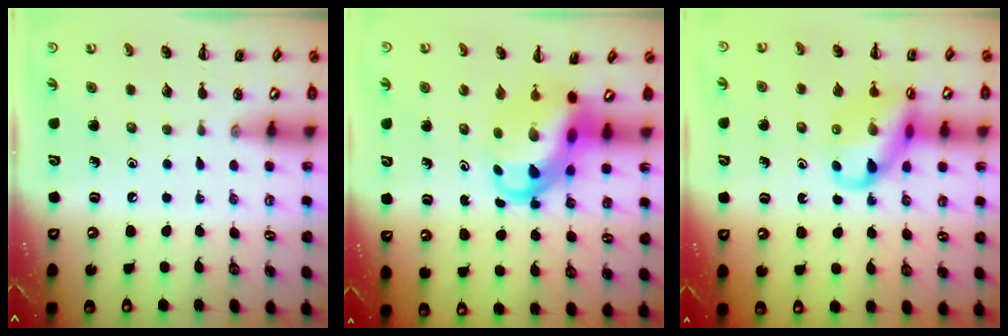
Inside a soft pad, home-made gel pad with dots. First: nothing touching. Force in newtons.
{"total": 7.7, "press": 7.5, "slide": 2.0}
{"total": 14.2, "press": 14.0, "slide": 2.4}